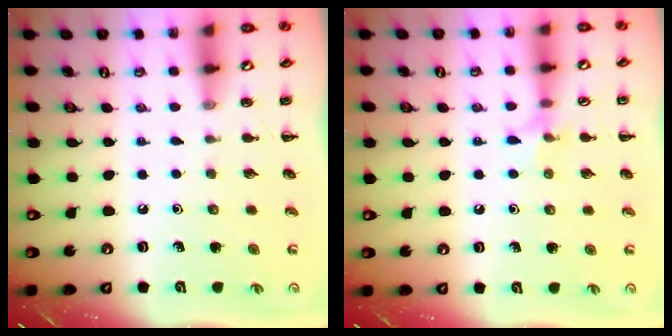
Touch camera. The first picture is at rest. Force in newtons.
{"total": 6.3, "press": 6.1, "slide": 1.5}